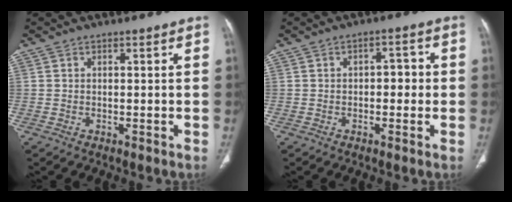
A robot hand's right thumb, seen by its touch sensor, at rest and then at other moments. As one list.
[{"total": 3.6, "force": [-0.2, 2.2, 2.8], "torque": [-0.019, 0.012, -0.009]}]